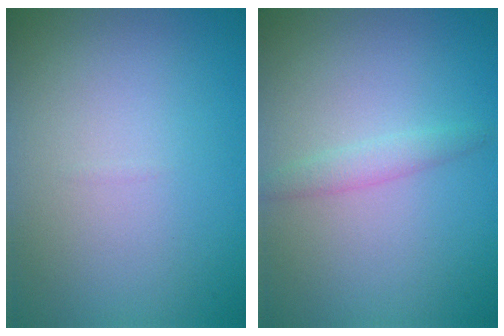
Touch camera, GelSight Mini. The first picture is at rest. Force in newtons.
{"total": 1.5, "press": 1.5, "slide": 0.0}